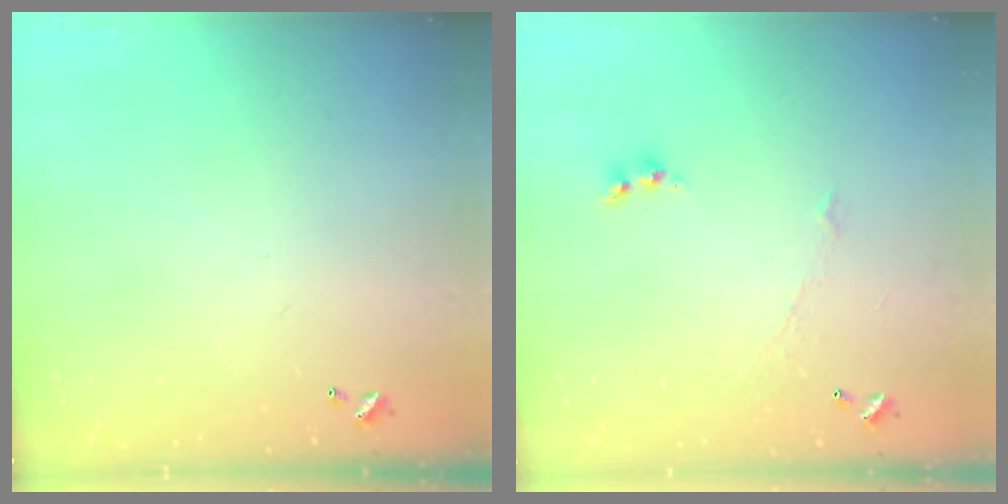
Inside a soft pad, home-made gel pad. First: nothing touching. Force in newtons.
{"total": 1.9, "press": 1.8, "slide": 0.4}